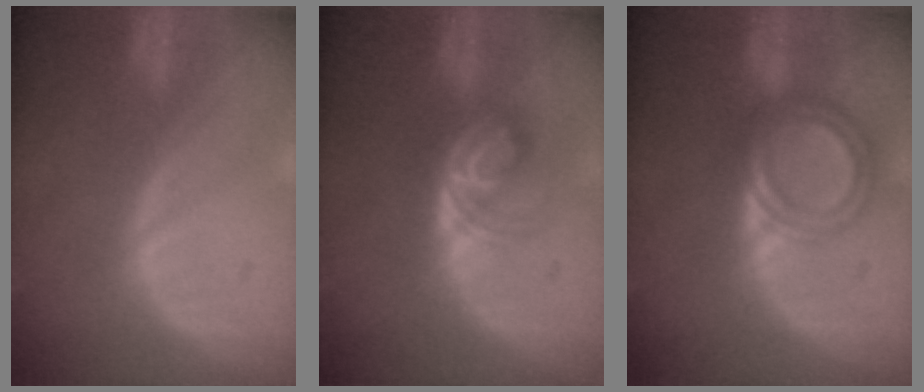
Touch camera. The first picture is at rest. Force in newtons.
{"total": 5.9, "press": 5.1, "slide": 2.8}
{"total": 5.6, "press": 5.6, "slide": 0.1}